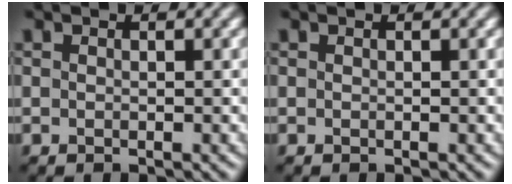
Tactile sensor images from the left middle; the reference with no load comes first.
{"total": 0.0}